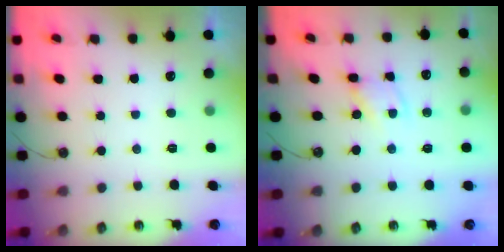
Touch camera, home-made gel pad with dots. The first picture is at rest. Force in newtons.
{"total": 2.6, "press": 2.6, "slide": 0.4}